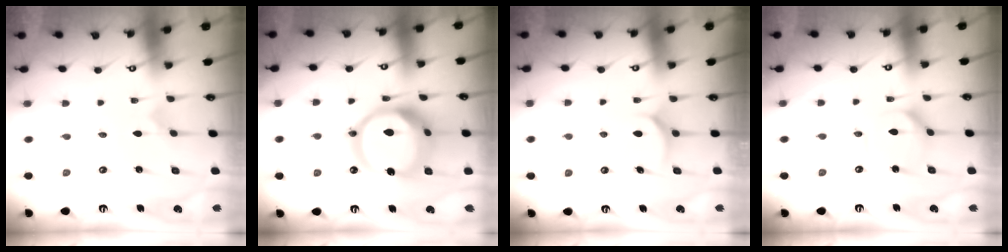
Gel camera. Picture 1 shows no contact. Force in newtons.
{"total": 19.8, "press": 19.7, "slide": 2.6}
{"total": 6.2, "press": 6.2, "slide": 0.2}
{"total": 7.4, "press": 7.3, "slide": 0.8}